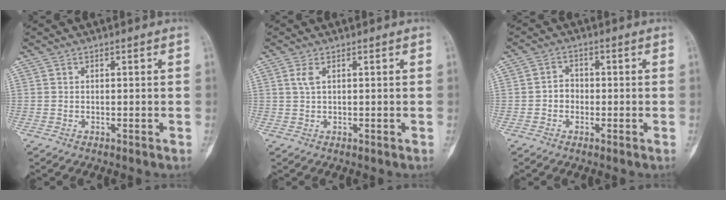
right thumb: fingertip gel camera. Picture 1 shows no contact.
{"total": 1.6, "force": [0.6, 0.5, 1.4], "torque": [-0.040, 0.006, 0.018]}
{"total": 2.9, "force": [-0.7, 2.5, 1.3], "torque": [-0.006, 0.011, -0.019]}